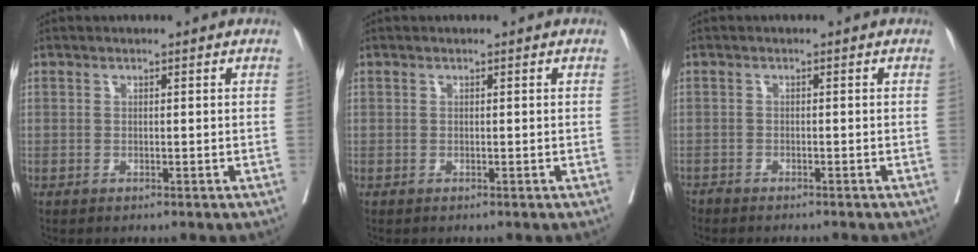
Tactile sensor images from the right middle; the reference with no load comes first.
{"total": 0.0}
{"total": 3.2, "force": [-3.1, 0.4, 0.7], "torque": [-0.004, -0.006, -0.048]}